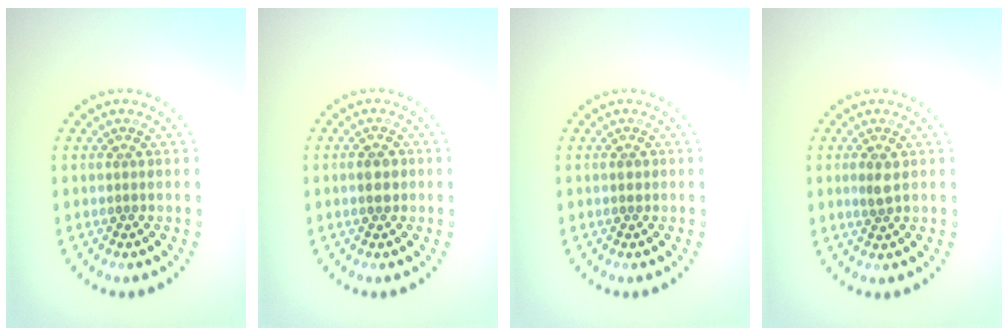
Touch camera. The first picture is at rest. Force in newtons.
{"total": 1.6, "press": 1.6, "slide": 0.2}
{"total": 0.7, "press": 0.7, "slide": 0.2}
{"total": 1.5, "press": 1.4, "slide": 0.5}